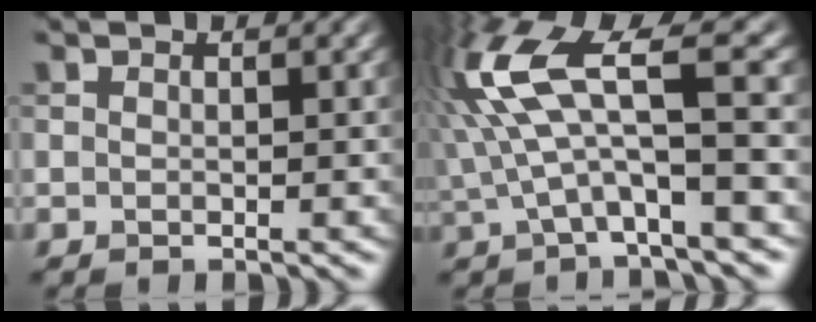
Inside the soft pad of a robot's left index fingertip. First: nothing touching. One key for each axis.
{"total": 8.9, "fx": 1.0, "fy": 2.2, "fz": 8.6, "tx": -0.180, "ty": 0.018, "tz": 0.013}